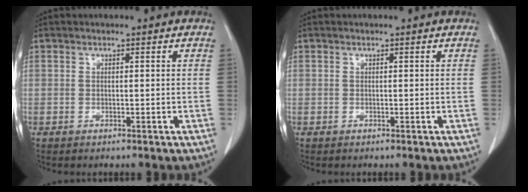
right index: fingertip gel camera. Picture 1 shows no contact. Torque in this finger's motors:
{"motor_torque": [0.00, 0.00, 0.00, 0.00]}